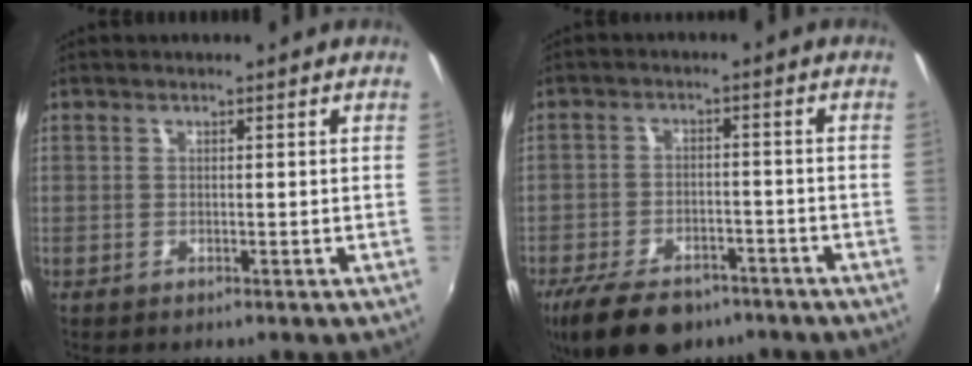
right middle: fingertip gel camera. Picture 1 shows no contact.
{"total": 13.4, "force": [-9.5, 6.7, 6.7], "torque": [-0.161, -0.020, -0.153]}